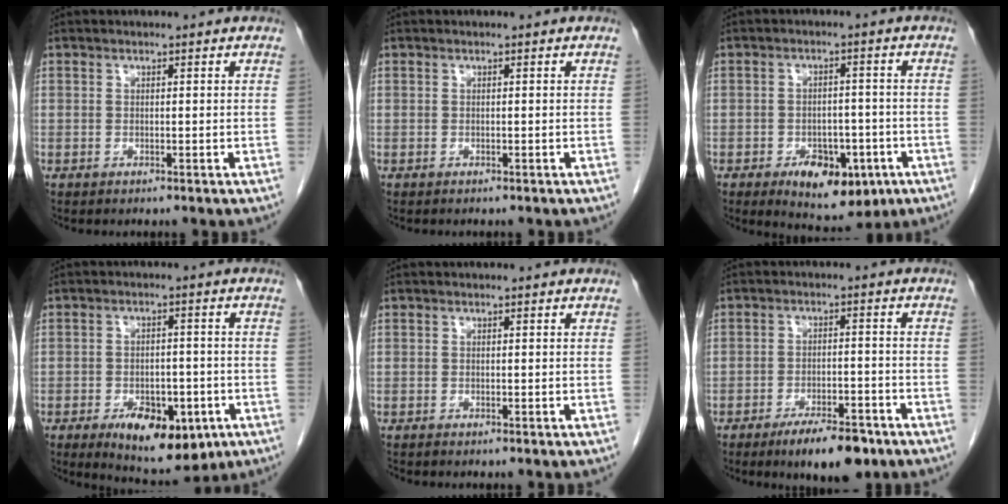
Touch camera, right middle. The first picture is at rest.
{"total": 0.9, "force": [-0.8, 0.2, 0.3], "torque": [-0.011, -0.002, -0.011]}
{"total": 9.0, "force": [-4.4, 4.8, 6.3], "torque": [-0.087, -0.002, -0.056]}
{"total": 10.9, "force": [-5.2, 5.2, 8.0], "torque": [-0.112, -0.007, -0.068]}
{"total": 0.0}
{"total": 8.4, "force": [-5.9, 2.6, 5.4], "torque": [-0.079, -0.004, -0.089]}